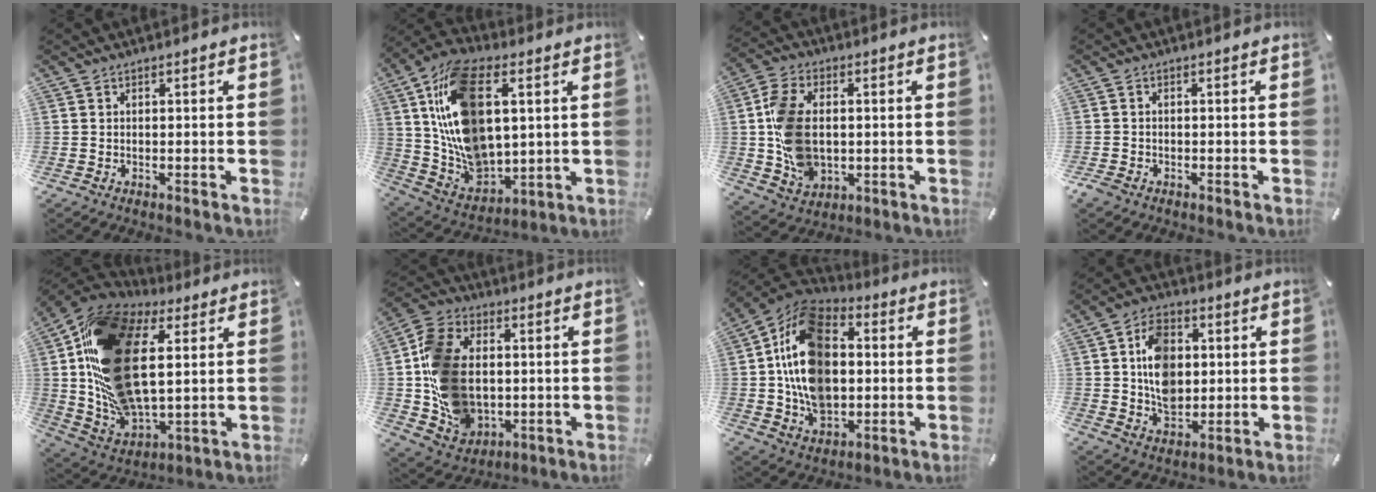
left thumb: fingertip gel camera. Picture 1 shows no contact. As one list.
[{"total": 19.0, "force": [5.3, 12.3, 13.4], "torque": [-0.296, -0.020, 0.097]}, {"total": 12.6, "force": [0.2, 9.2, 8.7], "torque": [-0.180, 0.009, 0.007]}, {"total": 1.5, "force": [-1.1, 0.9, 0.5], "torque": [-0.015, 0.001, -0.024]}, {"total": 25.3, "force": [6.3, 16.3, 18.4], "torque": [-0.380, -0.023, 0.118]}, {"total": 16.9, "force": [0.2, 13.3, 10.4], "torque": [-0.229, 0.012, 0.014]}, {"total": 19.7, "force": [0.7, 14.2, 13.7], "torque": [-0.282, 0.006, 0.008]}, {"total": 11.4, "force": [1.2, 8.9, 7.0], "torque": [-0.117, 0.008, 0.022]}]